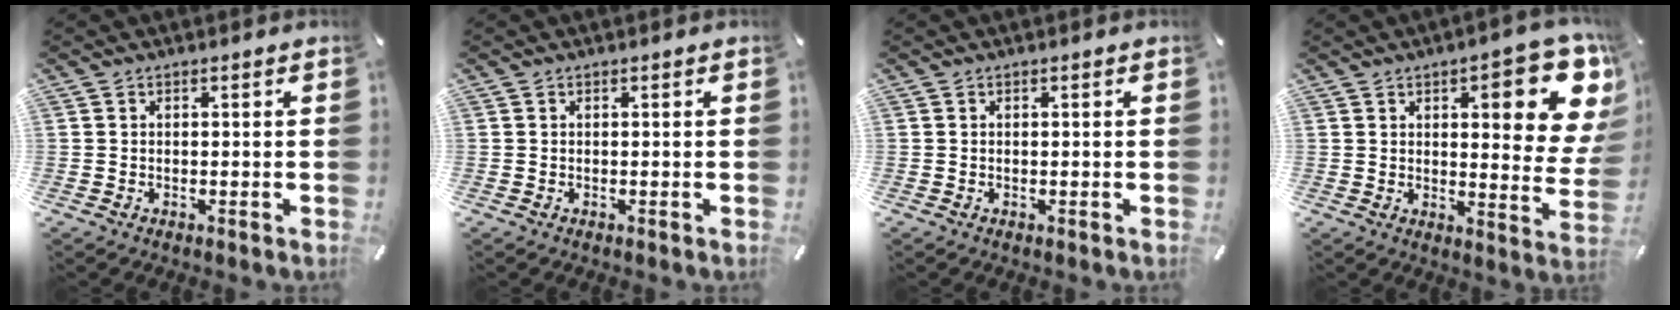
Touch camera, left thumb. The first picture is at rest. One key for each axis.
{"total": 0.0}
{"total": 0.0}
{"total": 16.1, "fx": 7.3, "fy": 5.5, "fz": 13.3, "tx": -0.157, "ty": -0.050, "tz": 0.110}